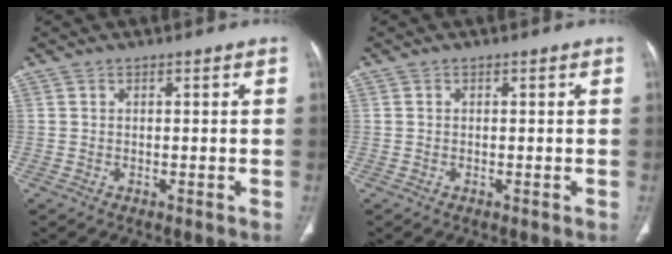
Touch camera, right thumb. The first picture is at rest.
{"total": 0.0}